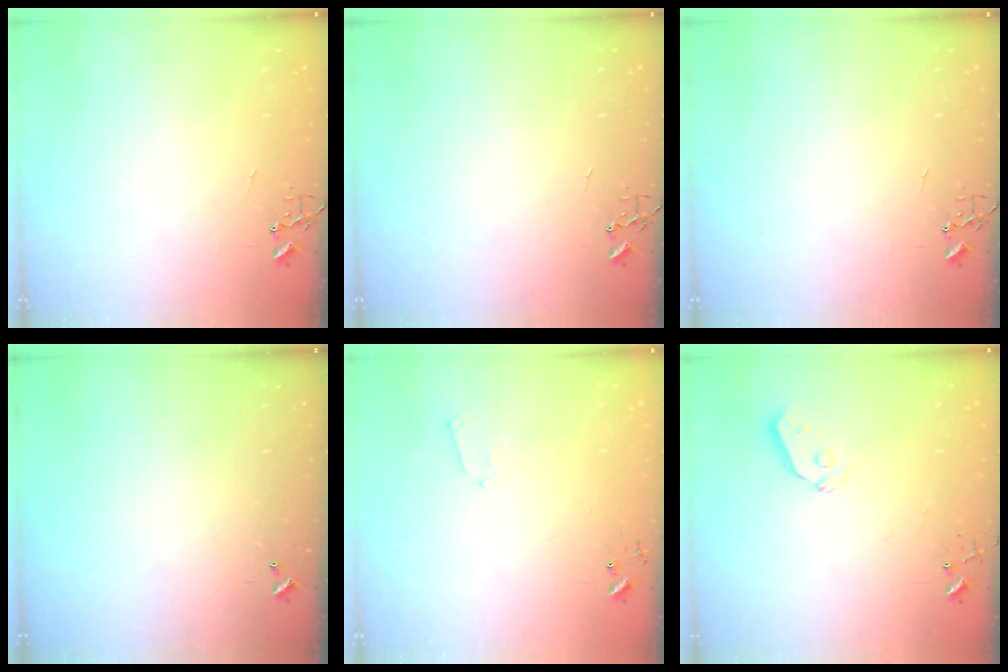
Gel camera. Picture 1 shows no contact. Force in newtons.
{"total": 0.0}
{"total": 0.0}
{"total": 0.0}
{"total": 6.0, "press": 6.0, "slide": 0.6}
{"total": 4.9, "press": 4.8, "slide": 0.9}